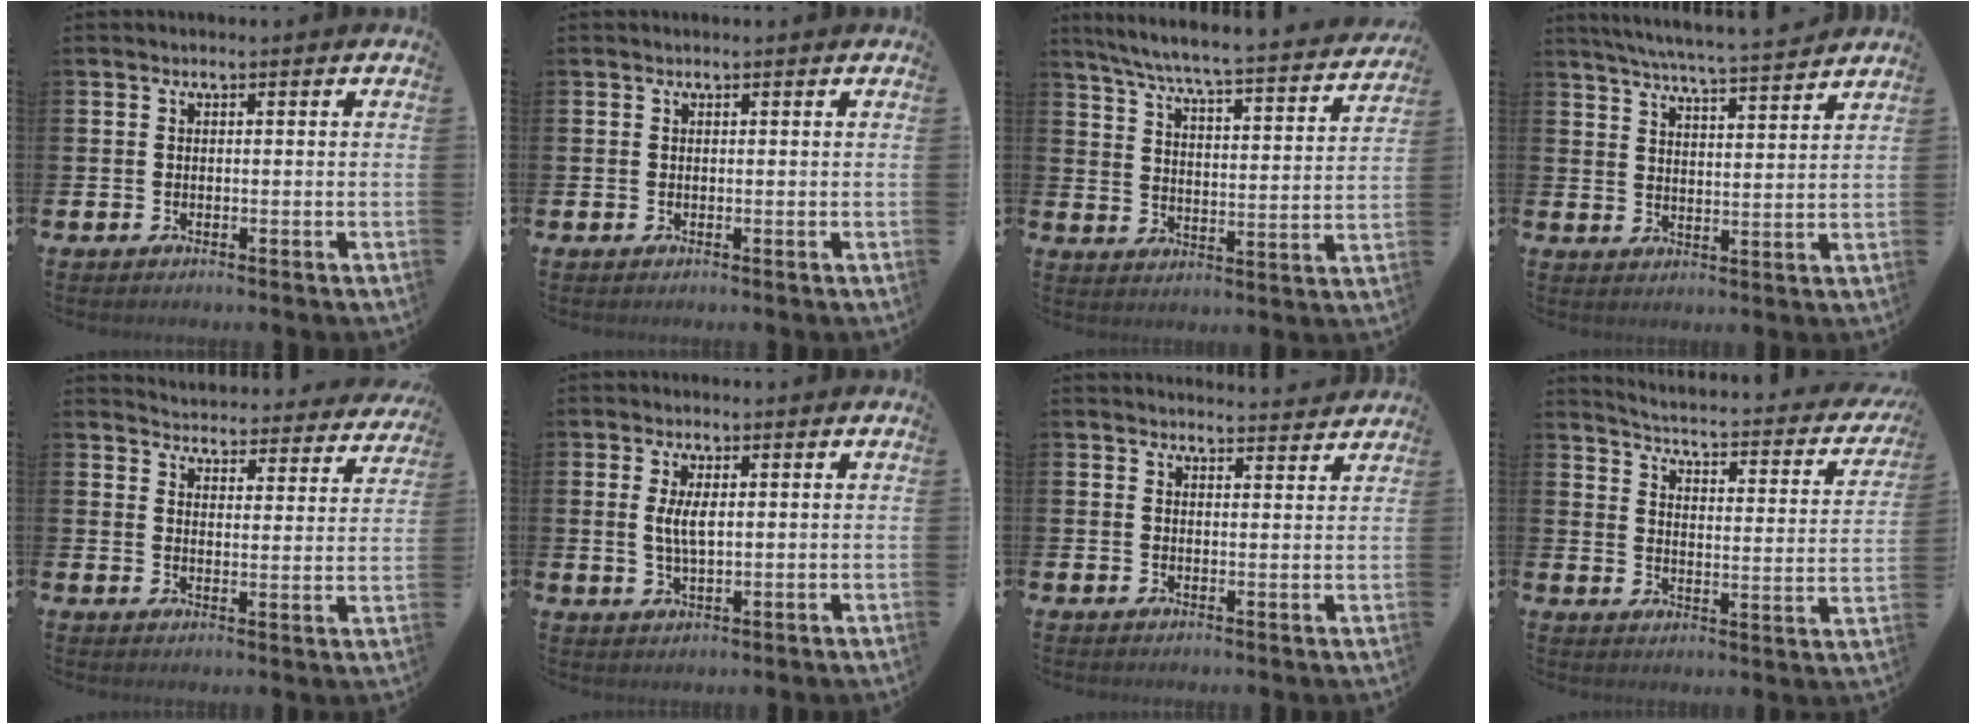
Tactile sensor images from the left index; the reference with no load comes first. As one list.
[{"total": 0.0}, {"total": 6.4, "force": [5.8, 0.0, 2.7], "torque": [-0.076, -0.049, 0.094]}, {"total": 6.0, "force": [5.8, -0.5, 1.5], "torque": [-0.044, -0.043, 0.101]}, {"total": 4.2, "force": [4.1, 0.6, 0.1], "torque": [-0.015, -0.038, 0.067]}, {"total": 3.6, "force": [0.9, 1.3, 3.2], "torque": [-0.063, 0.004, 0.014]}, {"total": 2.9, "force": [2.9, 0.1, -0.1], "torque": [0.005, -0.021, 0.051]}, {"total": 2.9, "force": [2.5, 0.7, 1.3], "torque": [-0.042, -0.033, 0.029]}]